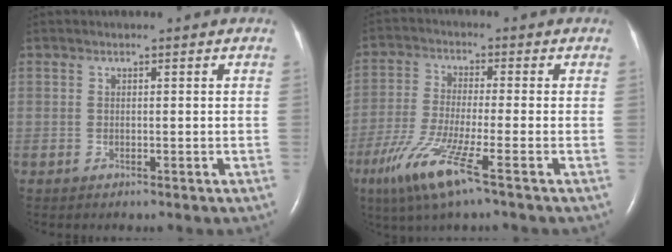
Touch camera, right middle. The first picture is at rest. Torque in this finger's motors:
{"motor_torque": [1.16, -0.98, 0.27, 0.19]}